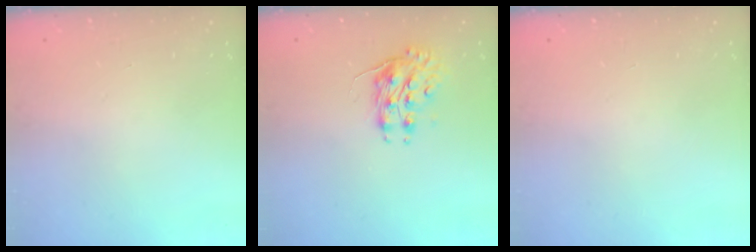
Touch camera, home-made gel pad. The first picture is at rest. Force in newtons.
{"total": 8.4, "press": 8.4, "slide": 0.3}
{"total": 0.0}